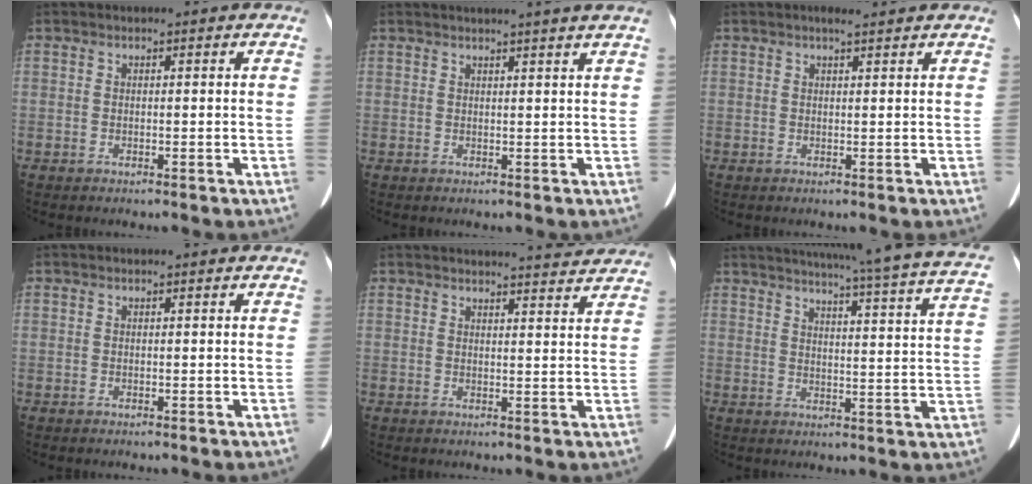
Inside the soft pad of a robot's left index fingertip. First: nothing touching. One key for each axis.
{"total": 6.1, "fx": 5.3, "fy": -1.1, "fz": 2.9, "tx": -0.036, "ty": 0.012, "tz": 0.052}
{"total": 2.2, "fx": 1.8, "fy": 0.2, "fz": 1.2, "tx": -0.019, "ty": 0.015, "tz": 0.027}
{"total": 0.0}
{"total": 7.6, "fx": 7.4, "fy": 0.5, "fz": 1.9, "tx": -0.026, "ty": -0.004, "tz": 0.077}
{"total": 27.5, "fx": 24.6, "fy": -0.6, "fz": 12.2, "tx": -0.187, "ty": -0.076, "tz": 0.287}